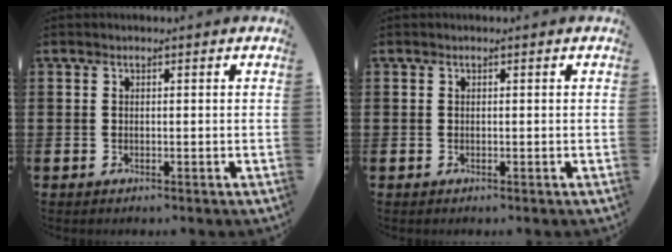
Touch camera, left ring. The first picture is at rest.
{"total": 0.0}